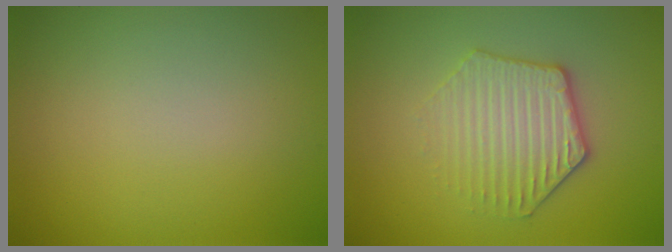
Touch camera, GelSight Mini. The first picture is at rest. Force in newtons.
{"total": 3.9, "press": 3.5, "slide": 1.8}